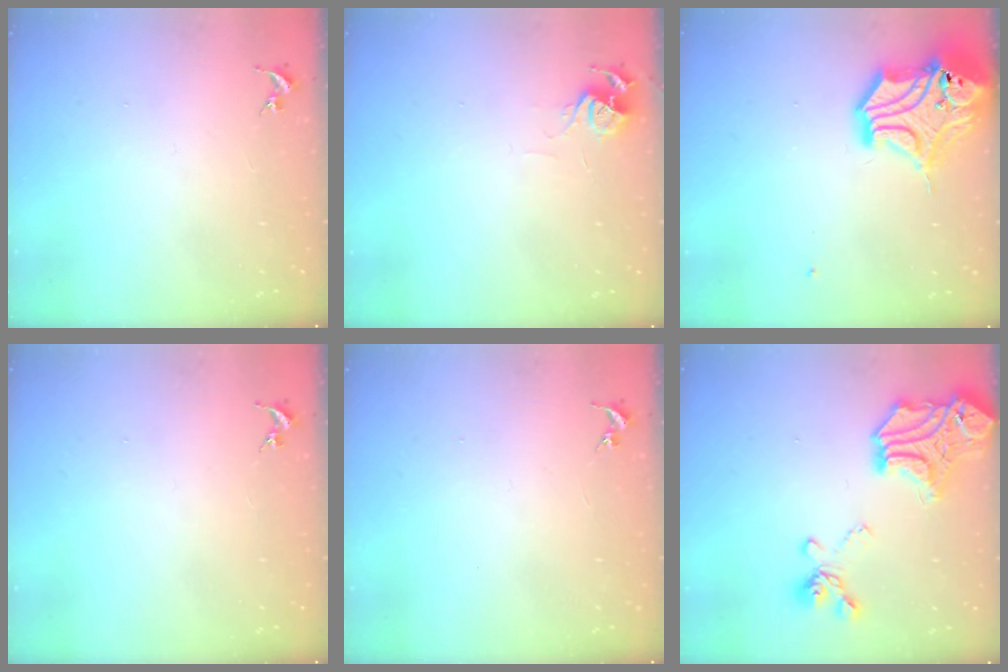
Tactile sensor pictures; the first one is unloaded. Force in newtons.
{"total": 6.0, "press": 6.0, "slide": 0.6}
{"total": 18.5, "press": 18.3, "slide": 2.6}
{"total": 0.0}
{"total": 0.0}
{"total": 21.4, "press": 21.4, "slide": 1.4}